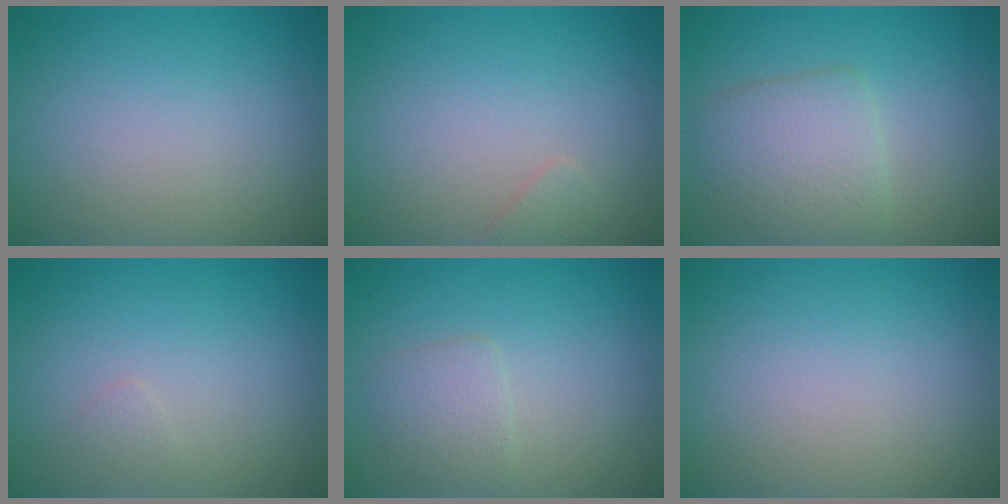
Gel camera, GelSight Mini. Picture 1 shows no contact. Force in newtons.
{"total": 0.9, "press": 0.9, "slide": 0.1}
{"total": 4.0, "press": 4.0, "slide": 0.1}
{"total": 0.6, "press": 0.6, "slide": 0.0}
{"total": 1.9, "press": 1.9, "slide": 0.0}
{"total": 0.0}